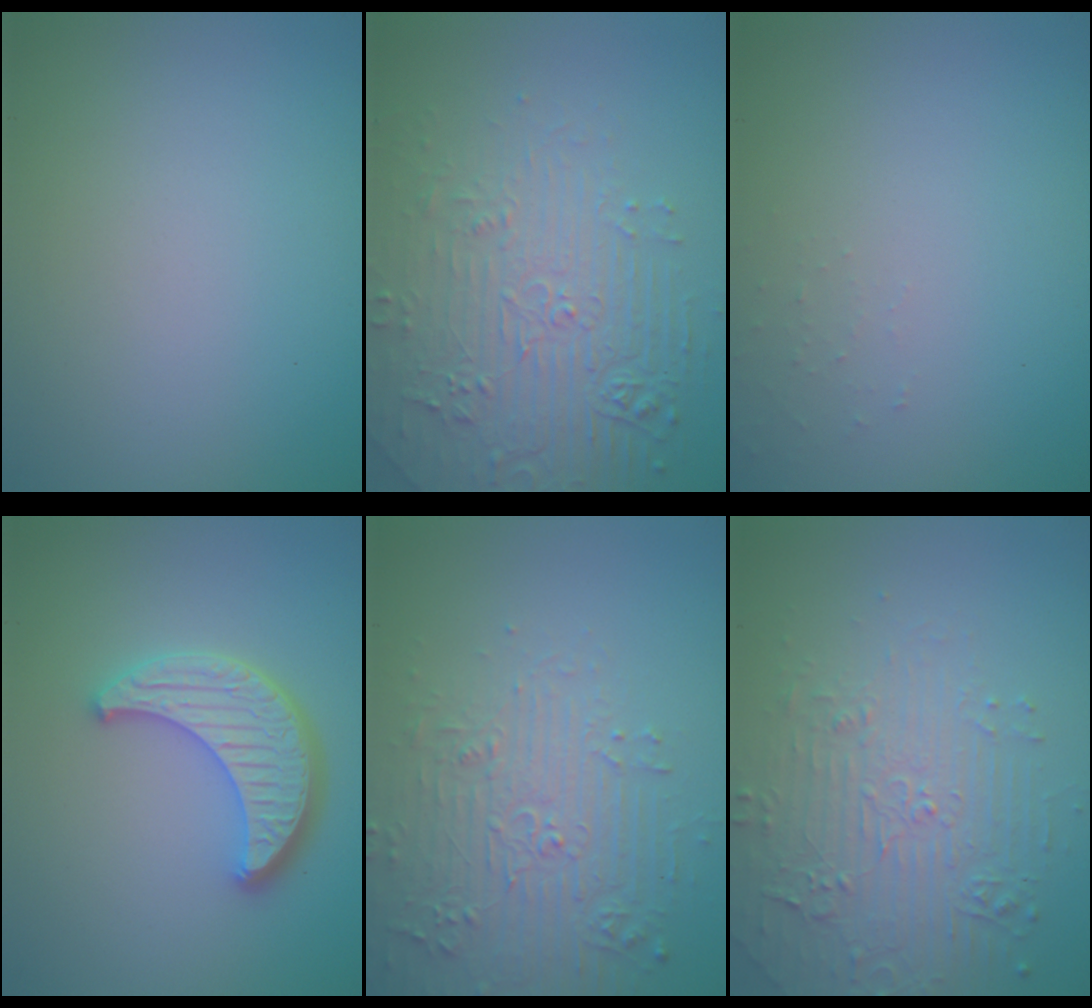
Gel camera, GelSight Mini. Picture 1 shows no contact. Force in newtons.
{"total": 4.5, "press": 4.2, "slide": 1.7}
{"total": 0.7, "press": 0.7, "slide": 0.1}
{"total": 4.6, "press": 3.8, "slide": 2.5}
{"total": 4.9, "press": 4.1, "slide": 2.7}
{"total": 5.1, "press": 3.9, "slide": 3.3}